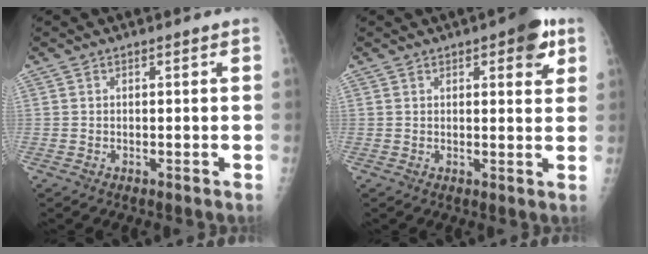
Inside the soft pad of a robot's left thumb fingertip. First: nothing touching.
{"total": 7.1, "force": [3.5, 2.6, 5.5], "torque": [-0.047, -0.011, 0.037]}